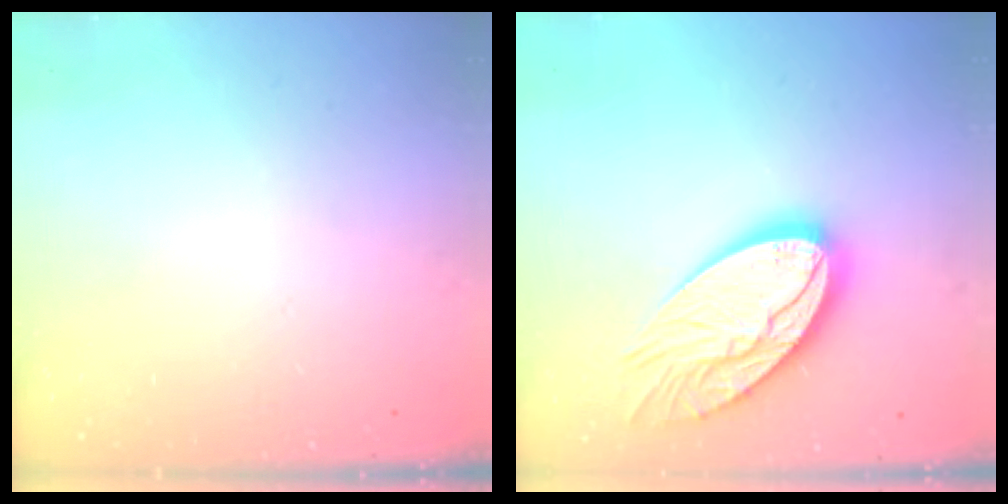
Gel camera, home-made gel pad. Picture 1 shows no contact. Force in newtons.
{"total": 20.0, "press": 19.9, "slide": 1.9}